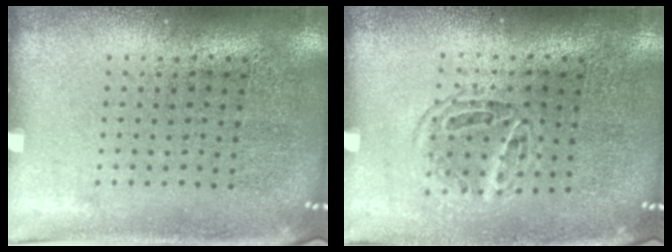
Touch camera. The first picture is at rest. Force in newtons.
{"total": 1.2, "press": 1.0, "slide": 0.6}